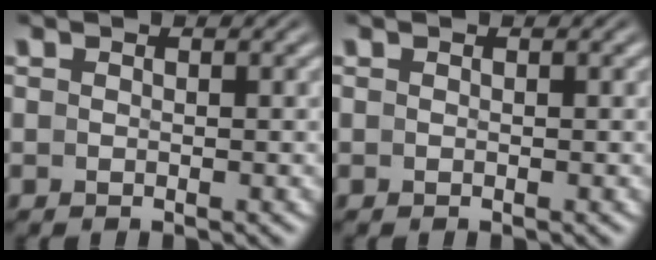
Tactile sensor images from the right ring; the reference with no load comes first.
{"total": 0.0}